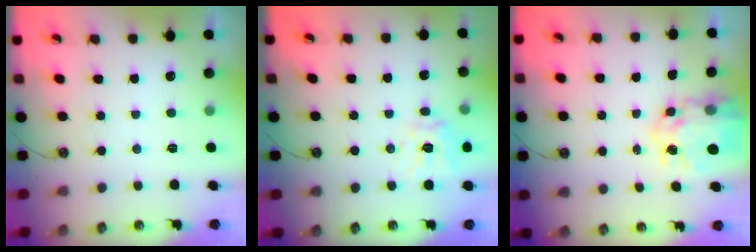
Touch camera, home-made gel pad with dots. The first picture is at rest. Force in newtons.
{"total": 12.5, "press": 12.4, "slide": 1.4}
{"total": 10.1, "press": 10.0, "slide": 0.9}